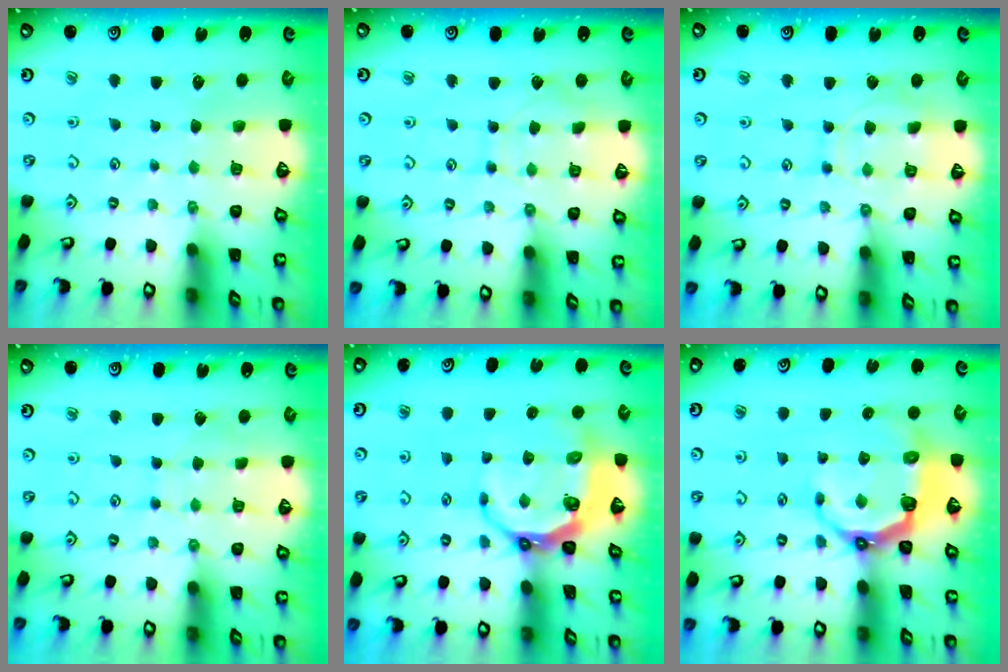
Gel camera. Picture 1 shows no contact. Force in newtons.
{"total": 7.6, "press": 7.5, "slide": 0.9}
{"total": 10.1, "press": 10.0, "slide": 0.9}
{"total": 2.6, "press": 2.6, "slide": 0.3}
{"total": 8.1, "press": 7.4, "slide": 3.4}
{"total": 8.7, "press": 7.1, "slide": 5.0}